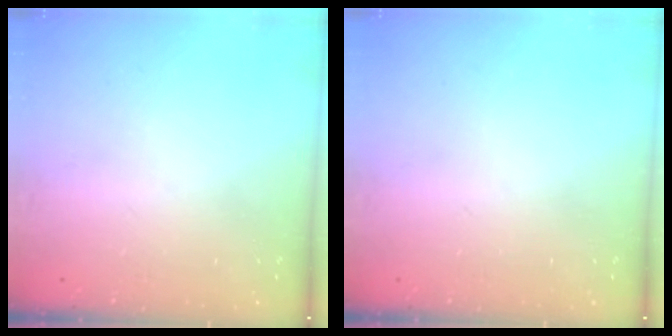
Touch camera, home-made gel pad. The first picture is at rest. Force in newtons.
{"total": 0.0}